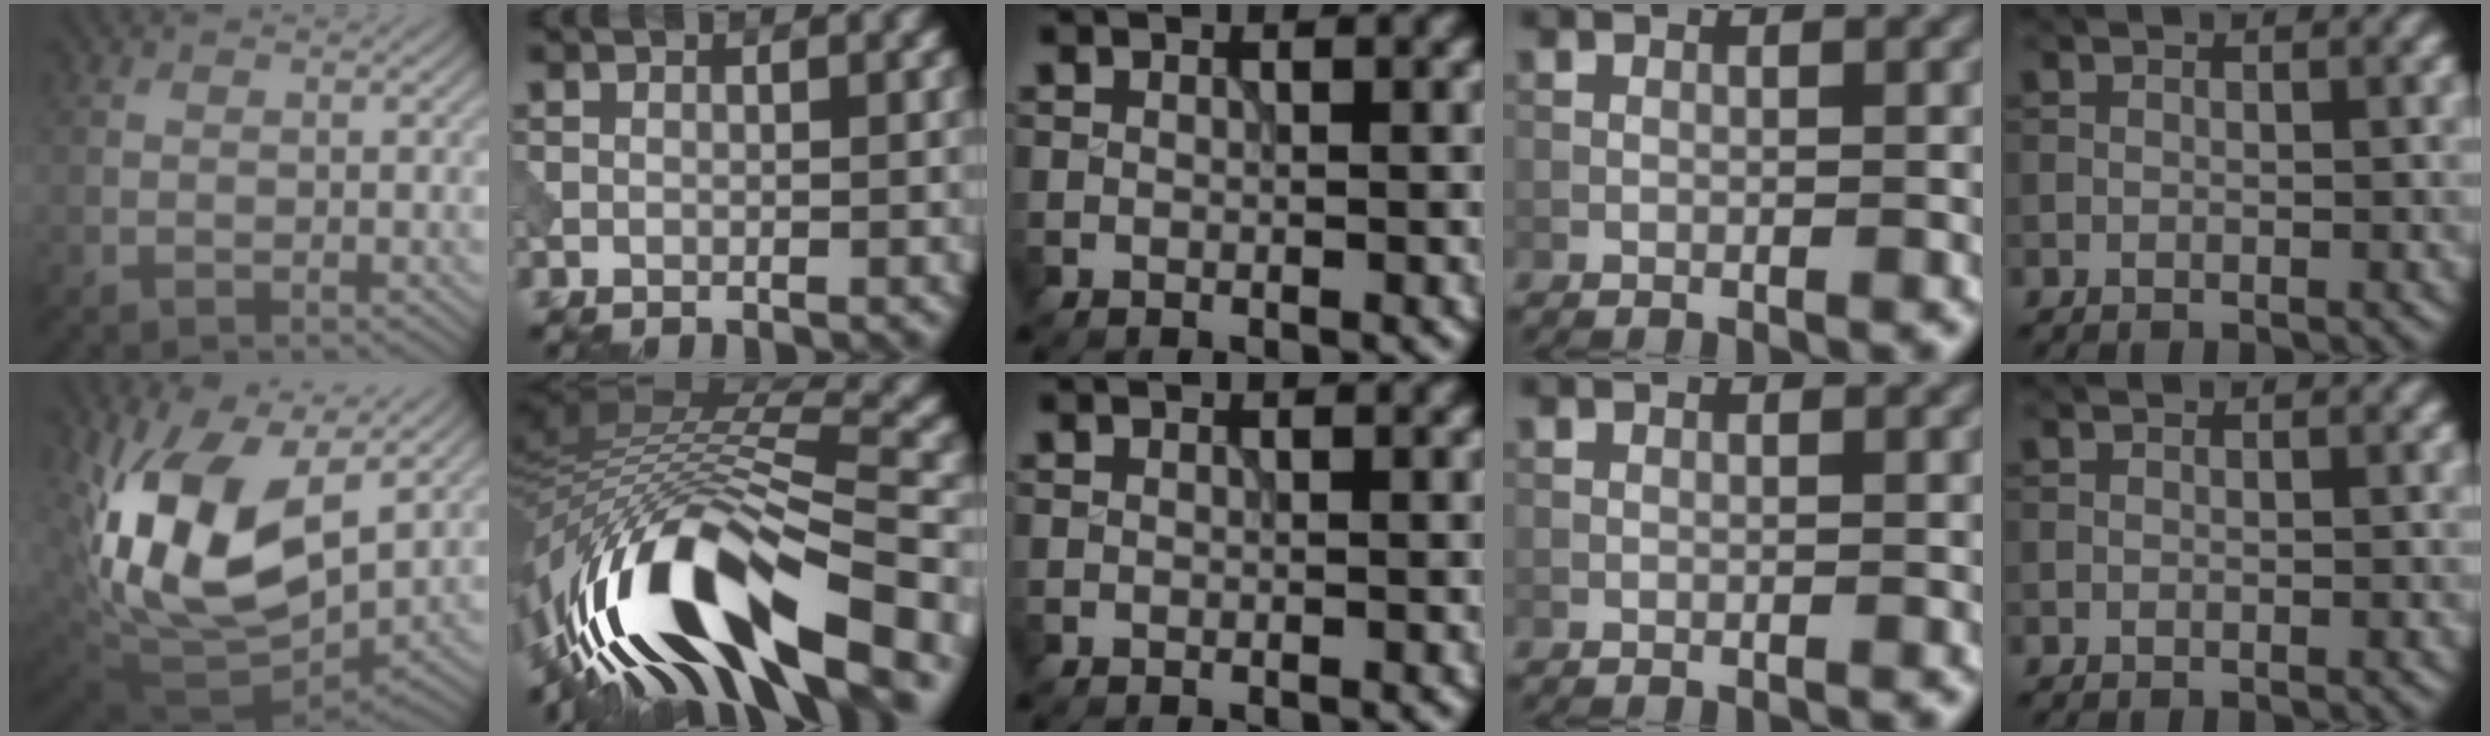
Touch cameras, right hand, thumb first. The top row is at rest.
{"thumb": {"total": 16.3, "force": [3.1, 9.2, 13.1], "torque": [-0.284, -0.016, 0.066]}, "index": {"total": 15.0, "force": [-7.6, 5.0, 12.0], "torque": [-0.221, 0.015, -0.126]}}